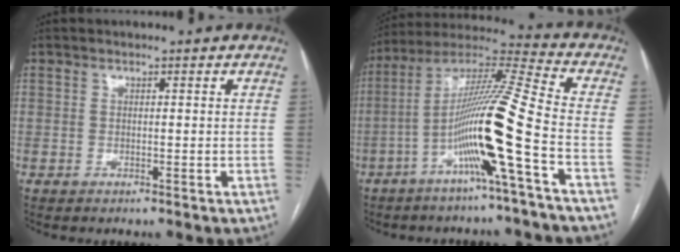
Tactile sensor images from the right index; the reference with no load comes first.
{"total": 15.3, "force": [-5.2, -1.8, 14.3], "torque": [-0.267, 0.003, -0.105]}